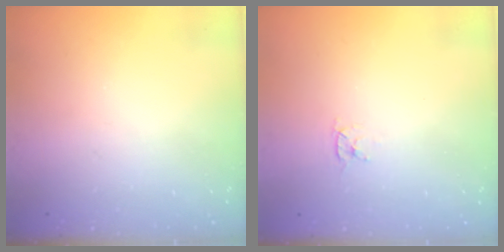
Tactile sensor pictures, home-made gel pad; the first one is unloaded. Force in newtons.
{"total": 2.8, "press": 2.8, "slide": 0.3}